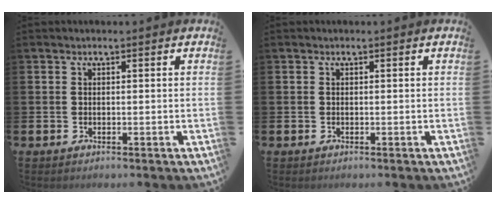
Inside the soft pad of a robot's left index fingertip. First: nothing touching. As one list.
[{"total": 0.0}]